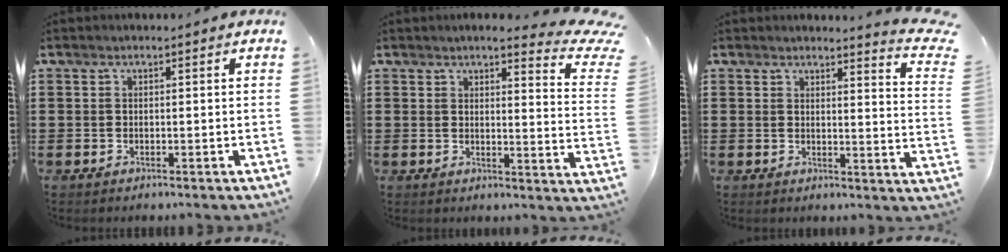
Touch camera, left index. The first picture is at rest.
{"total": 4.5, "force": [3.7, 0.6, 2.6], "torque": [-0.042, -0.021, 0.059]}
{"total": 3.3, "force": [3.0, 0.2, 1.2], "torque": [-0.022, -0.021, 0.051]}